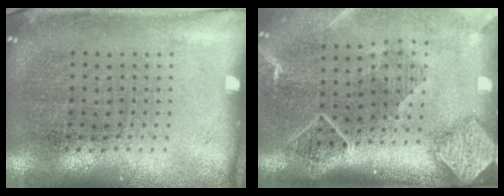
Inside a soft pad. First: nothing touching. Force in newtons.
{"total": 2.7, "press": 2.0, "slide": 1.8}